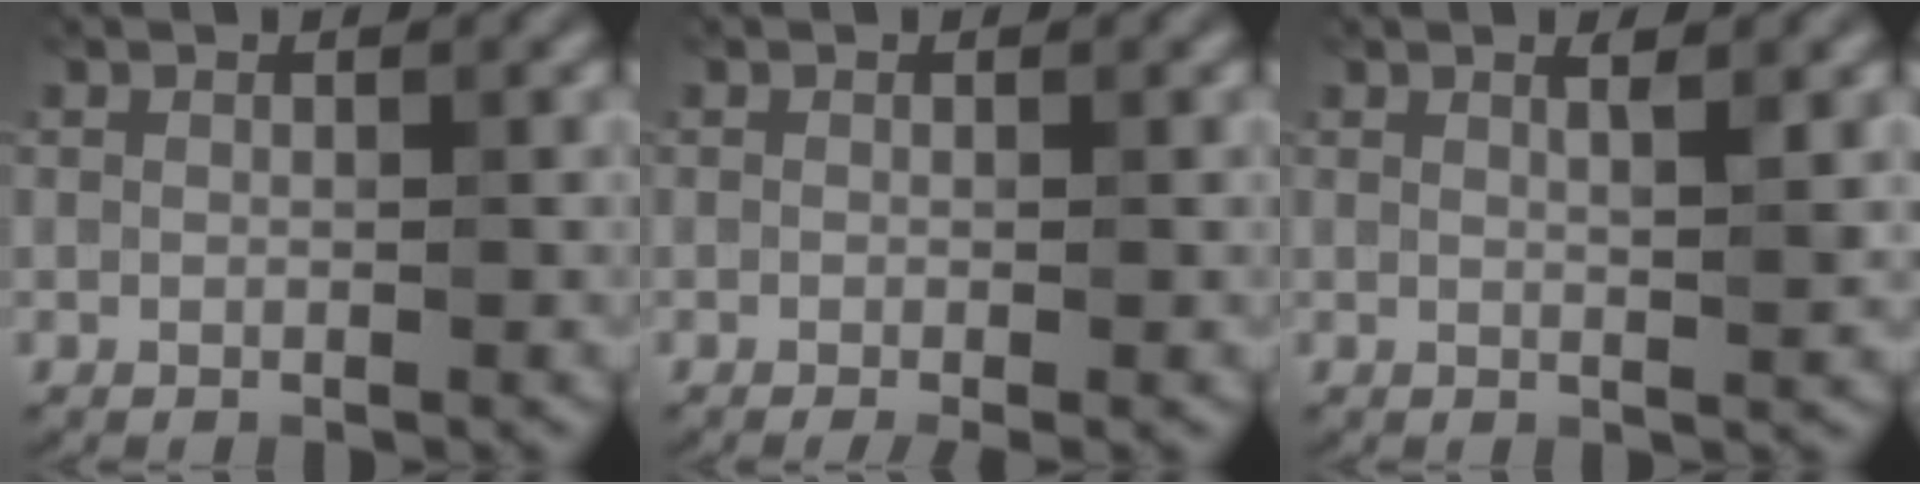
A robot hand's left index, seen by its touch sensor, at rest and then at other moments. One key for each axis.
{"total": 1.5, "fx": -0.5, "fy": 0.5, "fz": 1.3, "tx": -0.014, "ty": -0.010, "tz": -0.007}
{"total": 2.2, "fx": 1.0, "fy": 0.6, "fz": 1.8, "tx": -0.016, "ty": 0.004, "tz": 0.010}